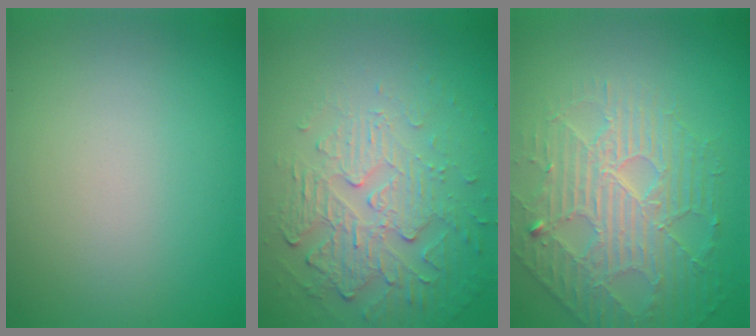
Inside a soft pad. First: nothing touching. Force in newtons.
{"total": 6.0, "press": 3.7, "slide": 4.8}
{"total": 4.2, "press": 4.2, "slide": 0.3}